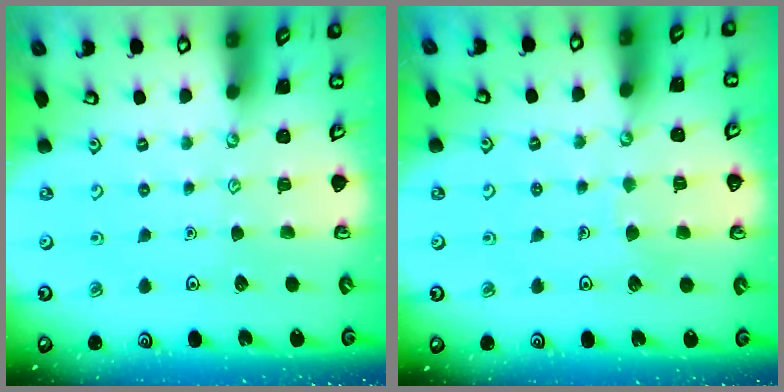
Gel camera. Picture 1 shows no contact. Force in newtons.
{"total": 4.1, "press": 4.1, "slide": 0.3}